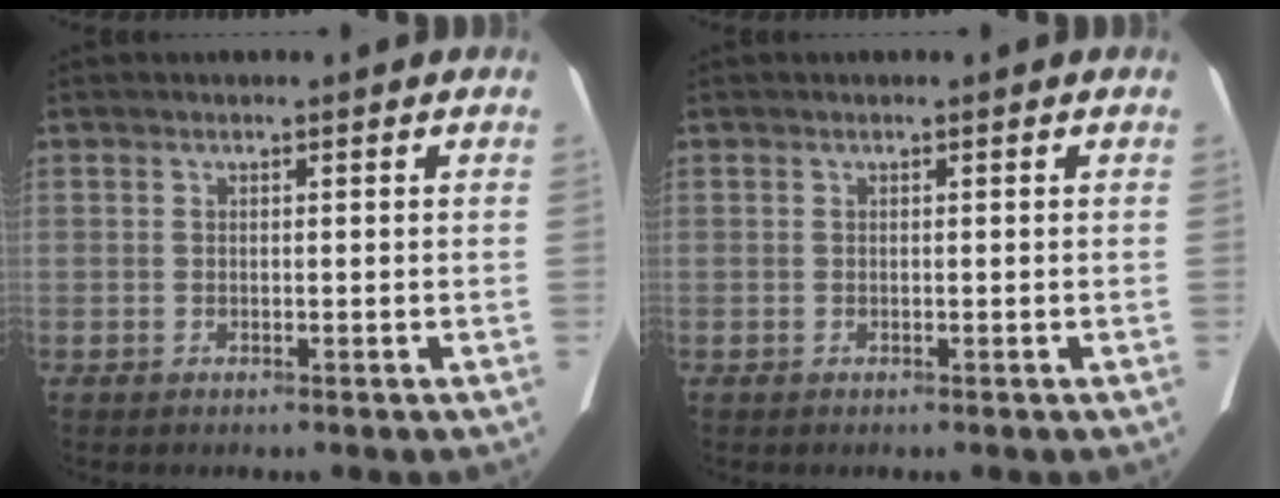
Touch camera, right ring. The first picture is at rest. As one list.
[{"total": 0.0}]